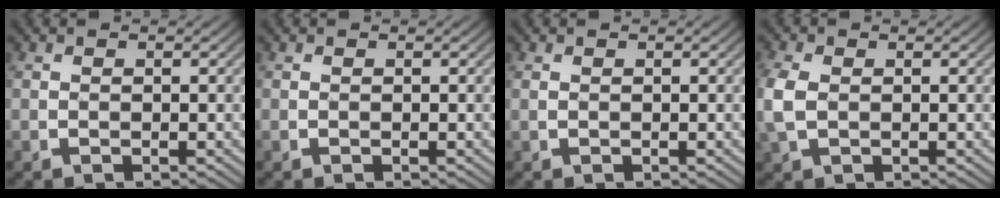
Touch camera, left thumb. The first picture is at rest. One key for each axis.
{"total": 0.0}
{"total": 0.5, "fx": 0.2, "fy": 0.3, "fz": 0.4, "tx": -0.010, "ty": 0.000, "tz": 0.004}
{"total": 5.0, "fx": -0.1, "fy": 3.5, "fz": 3.5, "tx": -0.121, "ty": 0.006, "tz": -0.004}